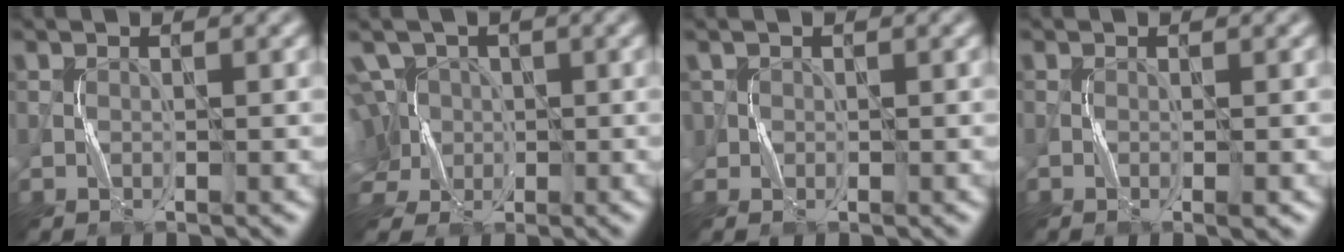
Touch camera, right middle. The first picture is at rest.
{"total": 10.5, "force": [2.0, 8.4, 6.0], "torque": [-0.112, 0.038, -0.014]}
{"total": 1.1, "force": [0.1, 1.1, 0.0], "torque": [0.008, -0.001, 0.000]}
{"total": 0.8, "force": [-0.3, 0.1, 0.8], "torque": [-0.015, -0.003, -0.005]}